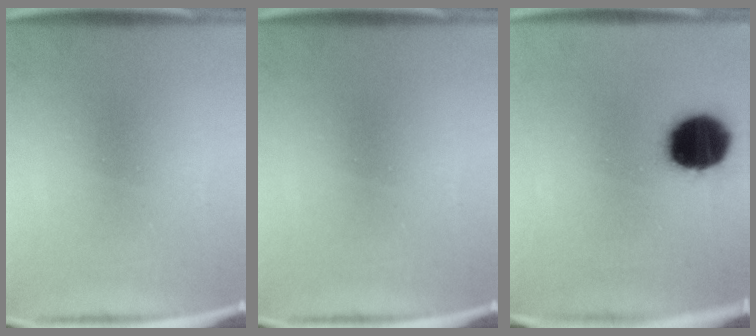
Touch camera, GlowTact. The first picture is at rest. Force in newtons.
{"total": 0.0}
{"total": 18.1}